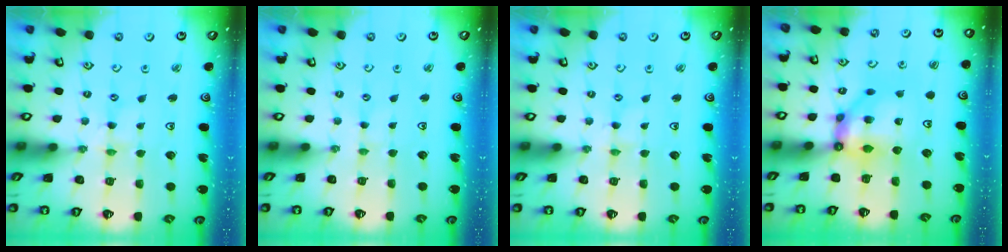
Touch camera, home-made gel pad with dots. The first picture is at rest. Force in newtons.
{"total": 0.5, "press": 0.5, "slide": 0.1}
{"total": 0.0}
{"total": 9.4, "press": 9.4, "slide": 0.6}